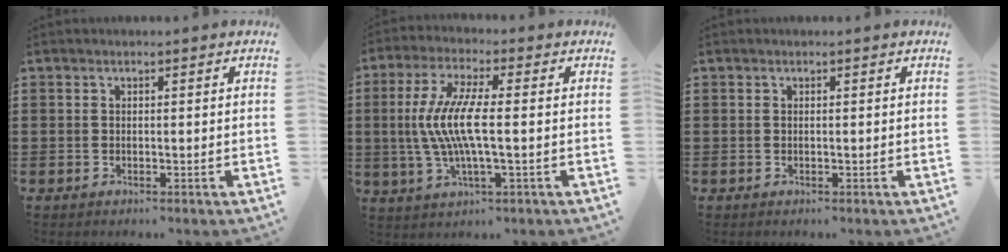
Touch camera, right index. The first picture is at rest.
{"total": 8.6, "force": [-0.6, 1.7, 8.4], "torque": [-0.192, -0.017, -0.023]}
{"total": 0.0}